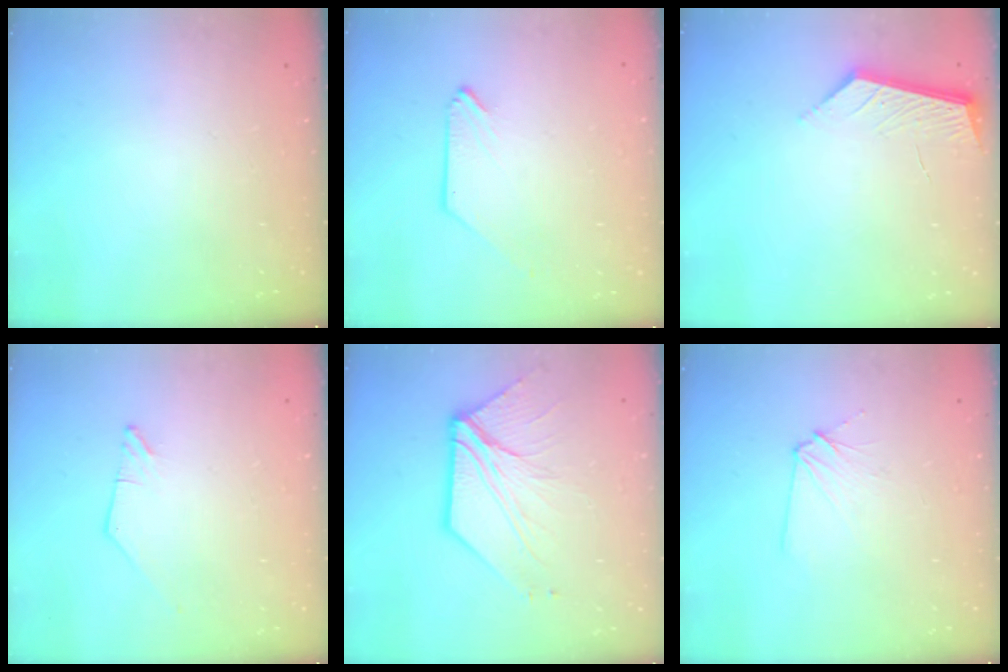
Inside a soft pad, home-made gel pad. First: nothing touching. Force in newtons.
{"total": 0.0}
{"total": 4.3, "press": 4.3, "slide": 0.4}
{"total": 0.0}
{"total": 8.6, "press": 8.6, "slide": 0.8}
{"total": 3.4, "press": 3.4, "slide": 0.5}